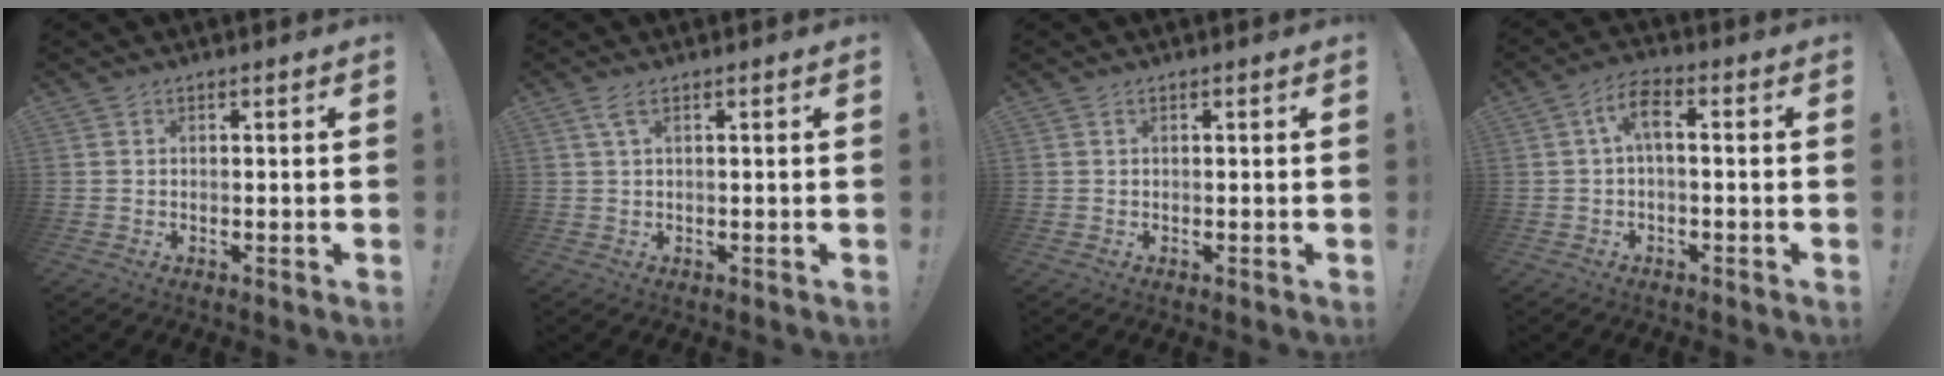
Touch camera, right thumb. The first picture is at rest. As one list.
[{"total": 2.4, "force": [1.0, 0.6, 2.1], "torque": [-0.039, 0.000, 0.018]}, {"total": 0.0}, {"total": 6.0, "force": [0.3, 2.2, 5.6], "torque": [-0.112, 0.005, 0.005]}]